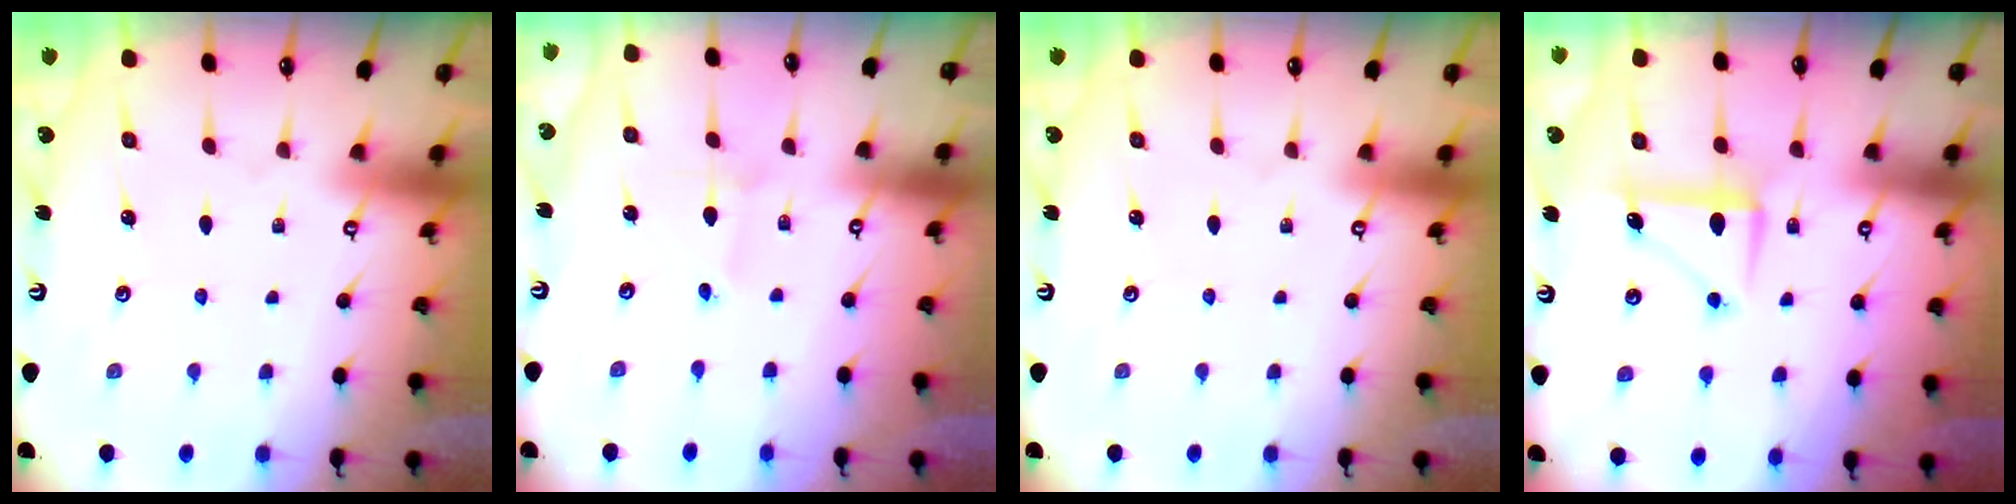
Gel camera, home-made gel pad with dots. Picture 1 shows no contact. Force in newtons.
{"total": 1.5, "press": 1.5, "slide": 0.2}
{"total": 0.0}
{"total": 7.7, "press": 7.7, "slide": 1.0}